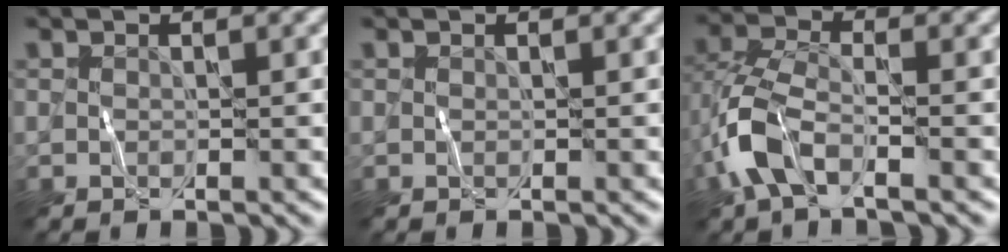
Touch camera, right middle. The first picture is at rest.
{"total": 0.0}
{"total": 5.0, "force": [-2.5, 2.2, 3.7], "torque": [-0.091, 0.004, -0.063]}